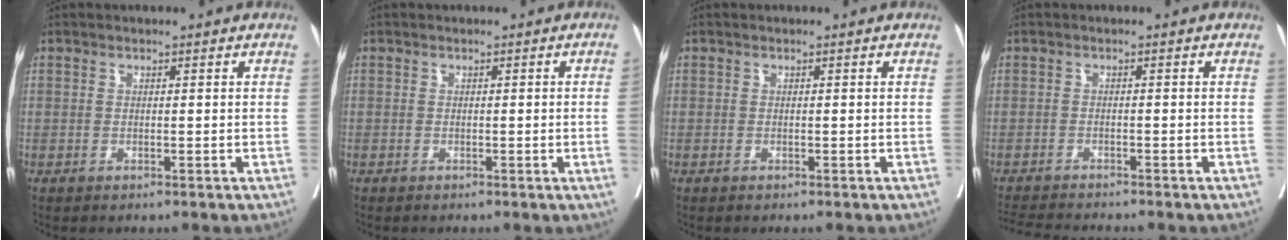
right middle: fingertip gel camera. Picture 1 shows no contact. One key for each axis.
{"total": 1.3, "fx": -0.2, "fy": -0.5, "fz": 1.2, "tx": -0.014, "ty": -0.002, "tz": -0.001}
{"total": 0.0}
{"total": 5.5, "fx": -5.3, "fy": -0.3, "fz": 1.6, "tx": -0.023, "ty": -0.015, "tz": -0.086}